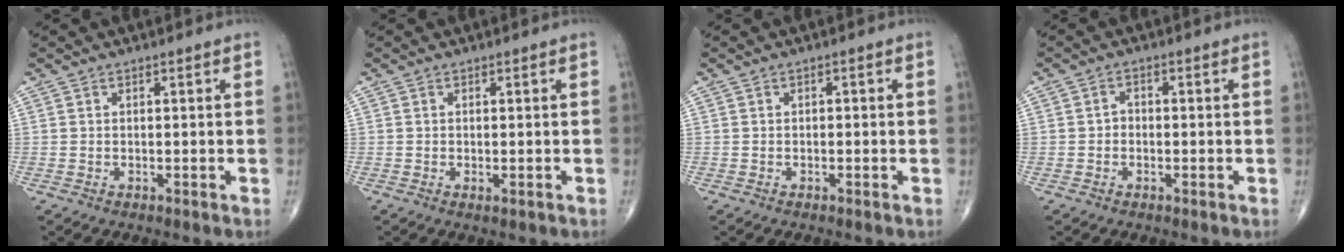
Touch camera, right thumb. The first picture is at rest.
{"total": 0.7, "force": [-0.3, 0.2, 0.6], "torque": [-0.012, -0.005, -0.004]}
{"total": 0.6, "force": [-0.1, 0.4, 0.4], "torque": [0.002, 0.002, -0.006]}
{"total": 1.7, "force": [-0.5, 1.4, 0.8], "torque": [-0.003, 0.008, -0.013]}